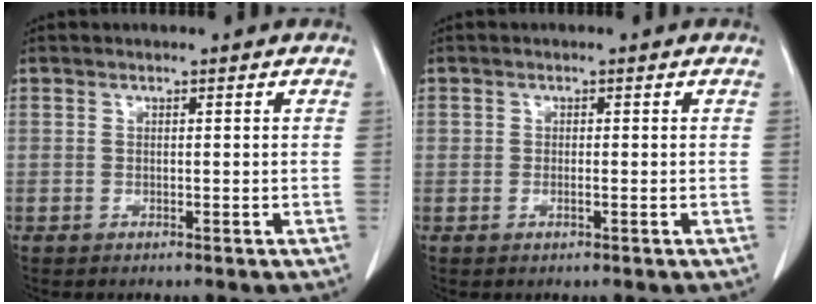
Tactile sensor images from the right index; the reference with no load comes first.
{"total": 0.8, "force": [-0.2, 0.4, 0.7], "torque": [-0.013, 0.000, -0.004]}